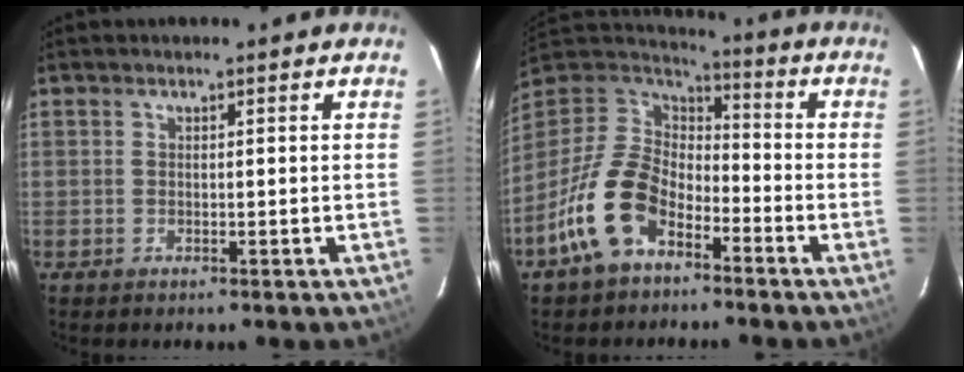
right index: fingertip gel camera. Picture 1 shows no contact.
{"total": 14.2, "force": [-8.2, 8.6, 7.8], "torque": [-0.172, 0.004, -0.152]}